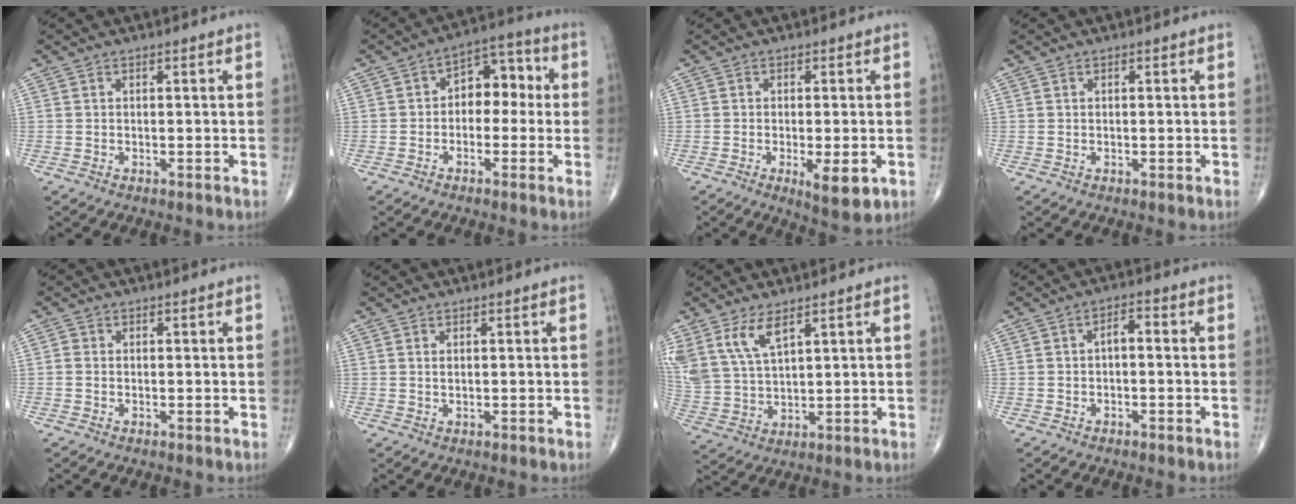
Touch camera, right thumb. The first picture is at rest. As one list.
[{"total": 8.3, "force": [0.0, 5.6, 6.1], "torque": [-0.048, 0.037, -0.015]}, {"total": 6.7, "force": [-2.1, 2.1, 6.0], "torque": [-0.088, -0.014, -0.028]}, {"total": 0.0}, {"total": 0.8, "force": [-0.2, 0.7, 0.4], "torque": [-0.003, 0.001, -0.007]}, {"total": 0.7, "force": [0.2, 0.2, 0.6], "torque": [-0.013, 0.000, 0.006]}, {"total": 9.2, "force": [5.5, 4.0, 6.3], "torque": [-0.132, -0.018, 0.122]}, {"total": 2.7, "force": [-0.4, 1.4, 2.3], "torque": [-0.030, 0.017, -0.014]}]